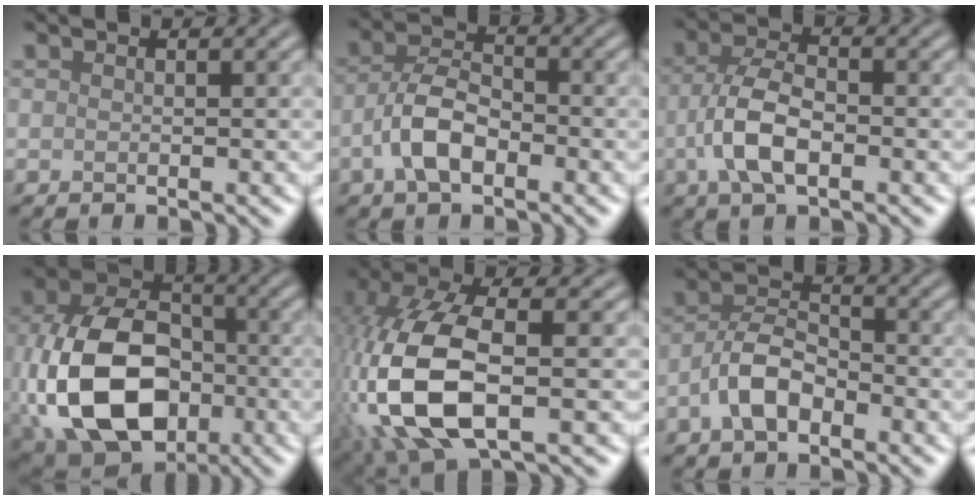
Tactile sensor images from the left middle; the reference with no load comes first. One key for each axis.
{"total": 4.7, "fx": -1.9, "fy": 2.5, "fz": 3.4, "tx": -0.064, "ty": 0.010, "tz": -0.044}
{"total": 5.1, "fx": -1.4, "fy": 2.6, "fz": 4.2, "tx": -0.086, "ty": 0.005, "tz": -0.034}
{"total": 14.9, "fx": -2.6, "fy": 10.6, "fz": 10.1, "tx": -0.219, "ty": -0.019, "tz": -0.054}
{"total": 12.3, "fx": -2.0, "fy": 6.0, "fz": 10.5, "tx": -0.253, "ty": 0.000, "tz": -0.043}
{"total": 4.4, "fx": -2.3, "fy": 2.3, "fz": 3.0, "tx": -0.052, "ty": 0.015, "tz": -0.051}